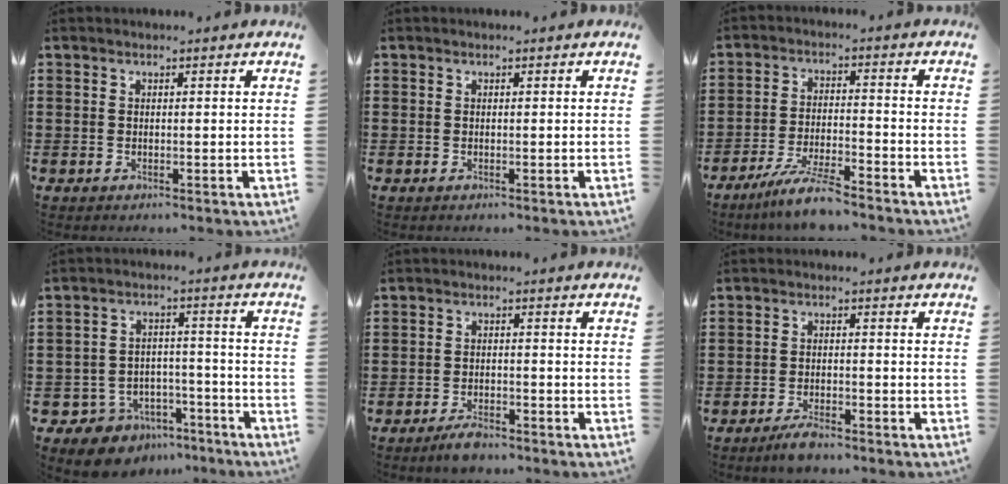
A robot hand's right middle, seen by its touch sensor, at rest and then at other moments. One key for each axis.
{"total": 0.0}
{"total": 6.7, "fx": -5.7, "fy": 0.3, "fz": 3.6, "tx": -0.082, "ty": -0.013, "tz": -0.110}
{"total": 6.2, "fx": -5.4, "fy": 3.1, "fz": 0.4, "tx": -0.025, "ty": 0.023, "tz": -0.110}
{"total": 2.7, "fx": -2.4, "fy": 0.6, "fz": 1.1, "tx": -0.021, "ty": 0.007, "tz": -0.047}
{"total": 2.8, "fx": -2.5, "fy": 0.5, "fz": 1.3, "tx": -0.031, "ty": 0.003, "tz": -0.050}